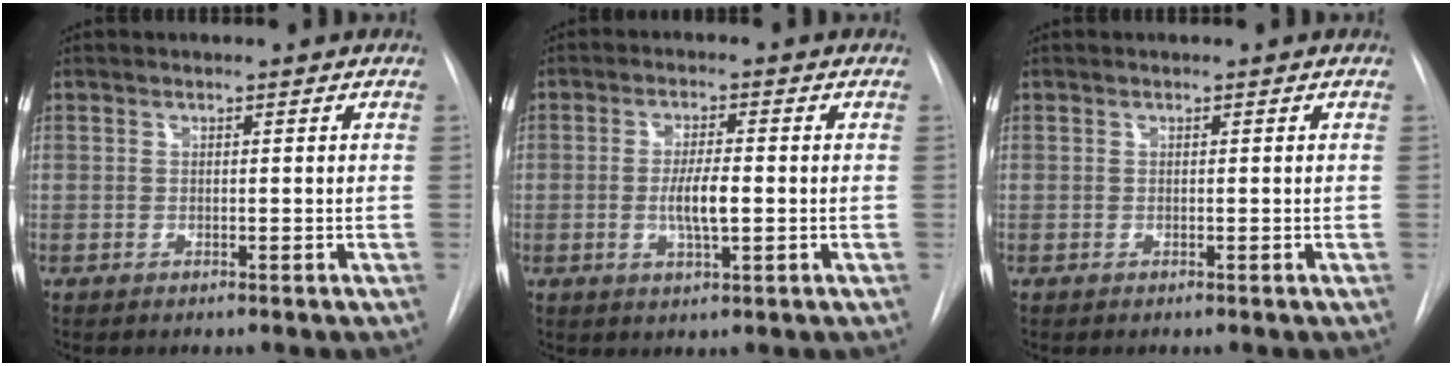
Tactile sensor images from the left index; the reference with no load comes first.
{"total": 4.8, "force": [-1.1, 0.9, 4.6], "torque": [-0.090, -0.010, -0.017]}
{"total": 0.0}